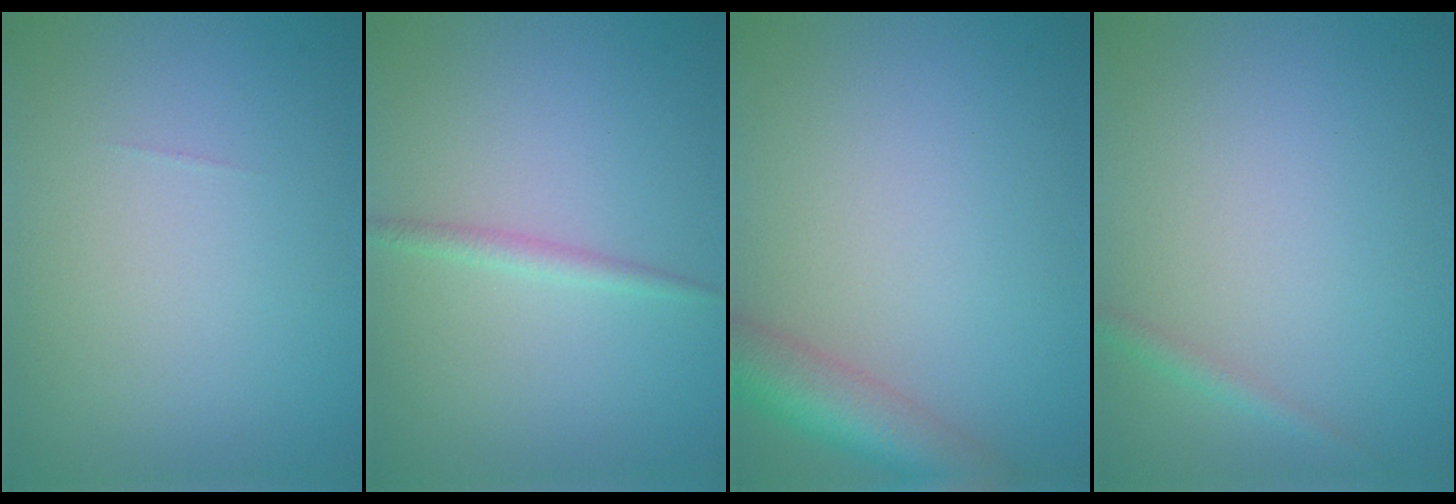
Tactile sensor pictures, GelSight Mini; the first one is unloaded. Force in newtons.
{"total": 1.3, "press": 1.3, "slide": 0.0}
{"total": 5.5, "press": 5.5, "slide": 0.2}
{"total": 1.1, "press": 1.1, "slide": 0.1}